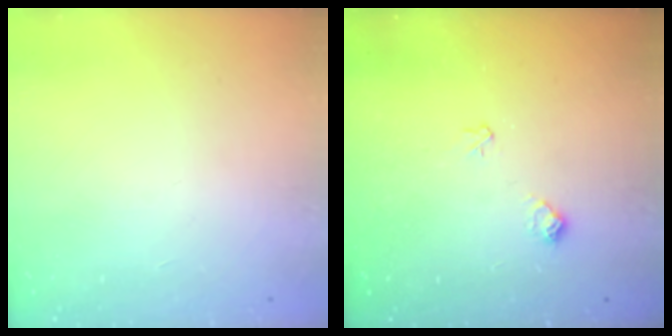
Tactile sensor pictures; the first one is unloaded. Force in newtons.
{"total": 7.8, "press": 7.8, "slide": 0.8}